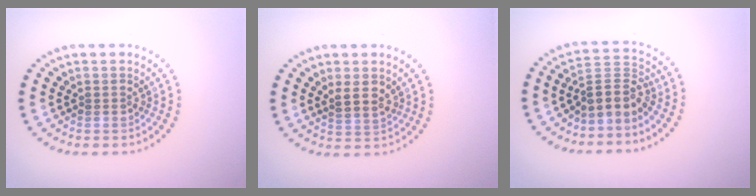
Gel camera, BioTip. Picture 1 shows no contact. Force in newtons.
{"total": 2.2, "press": 2.1, "slide": 0.7}
{"total": 3.3, "press": 2.4, "slide": 2.2}